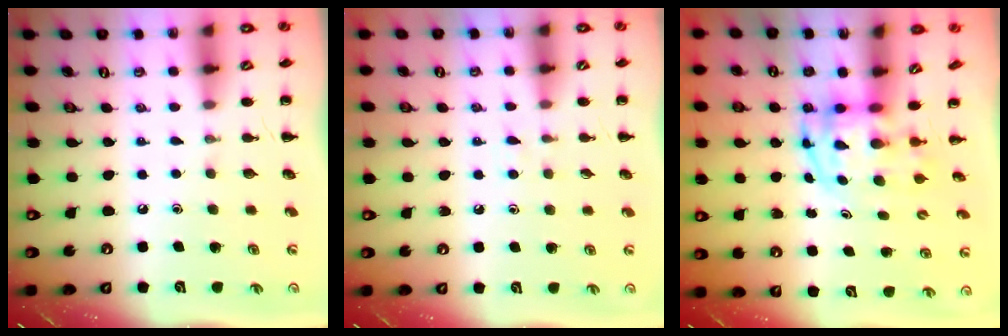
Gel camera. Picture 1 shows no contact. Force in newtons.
{"total": 3.3, "press": 3.1, "slide": 1.3}
{"total": 3.8, "press": 3.7, "slide": 0.7}